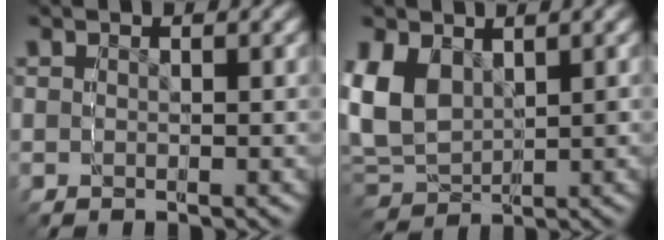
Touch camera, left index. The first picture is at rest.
{"total": 7.8, "force": [0.4, 6.6, 4.2], "torque": [-0.136, -0.030, 0.021]}